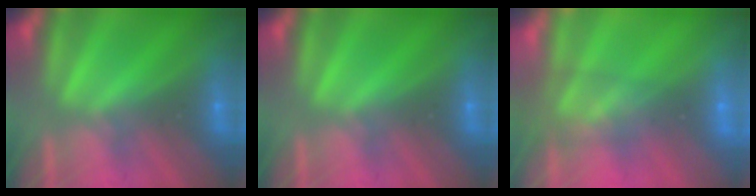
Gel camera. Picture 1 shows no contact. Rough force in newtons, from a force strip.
{"total": 0.0}
{"total": 5.9}